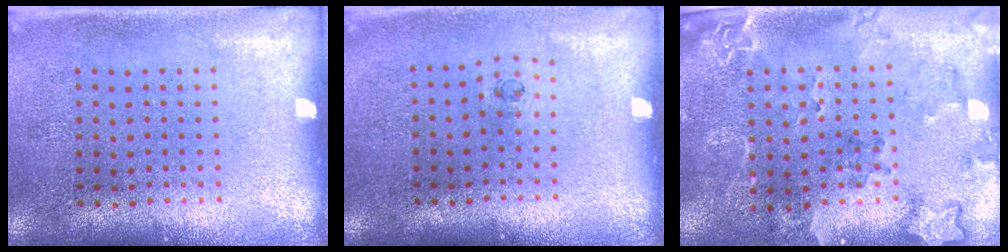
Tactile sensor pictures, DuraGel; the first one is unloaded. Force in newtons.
{"total": 0.5, "press": 0.2, "slide": 0.4}
{"total": 2.2, "press": 1.9, "slide": 1.1}